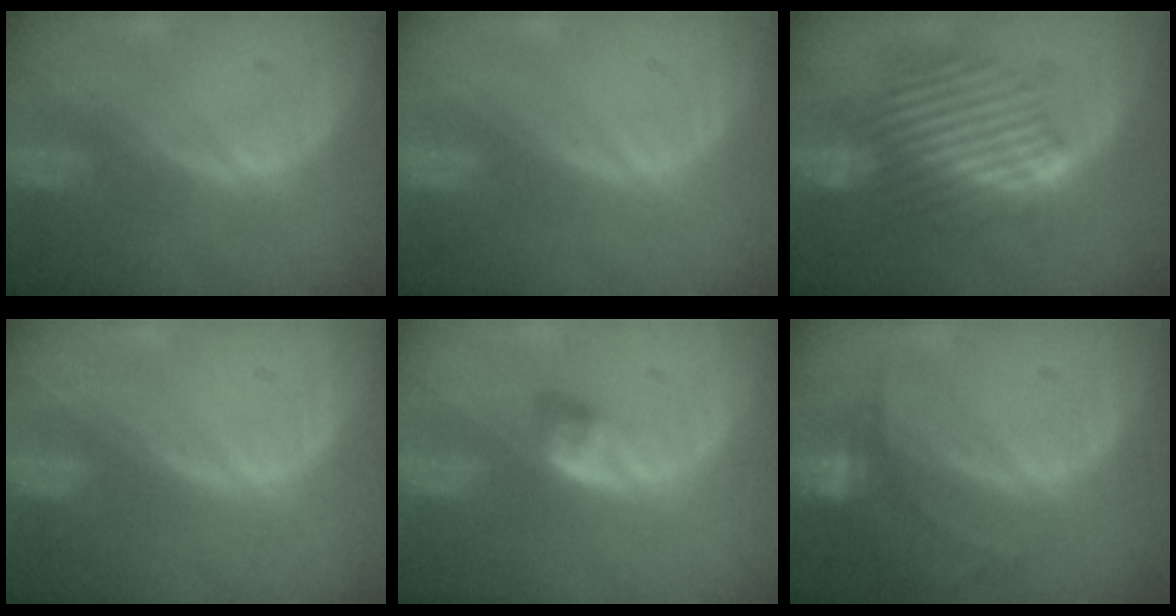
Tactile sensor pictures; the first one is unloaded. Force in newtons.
{"total": 0.0}
{"total": 9.0, "press": 8.8, "slide": 1.8}
{"total": 0.0}
{"total": 2.9, "press": 2.5, "slide": 1.4}
{"total": 6.1, "press": 5.7, "slide": 2.1}